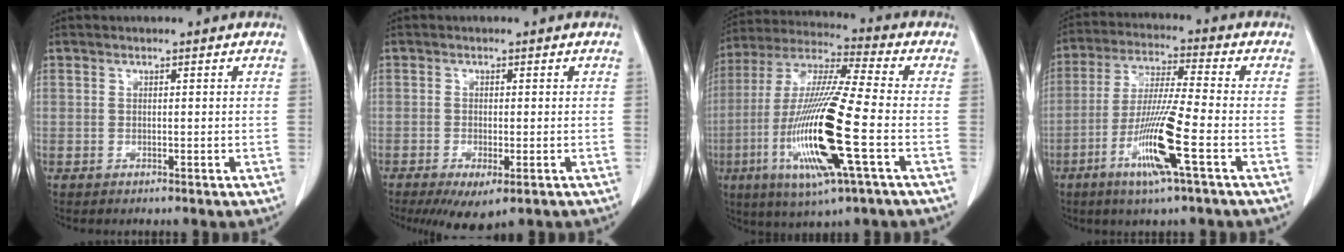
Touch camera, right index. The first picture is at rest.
{"total": 5.5, "force": [-3.2, 1.6, 4.1], "torque": [-0.065, -0.015, -0.046]}
{"total": 19.2, "force": [-5.3, 1.0, 18.4], "torque": [-0.391, -0.024, -0.103]}
{"total": 12.0, "force": [-4.7, -0.5, 11.1], "torque": [-0.220, -0.020, -0.094]}